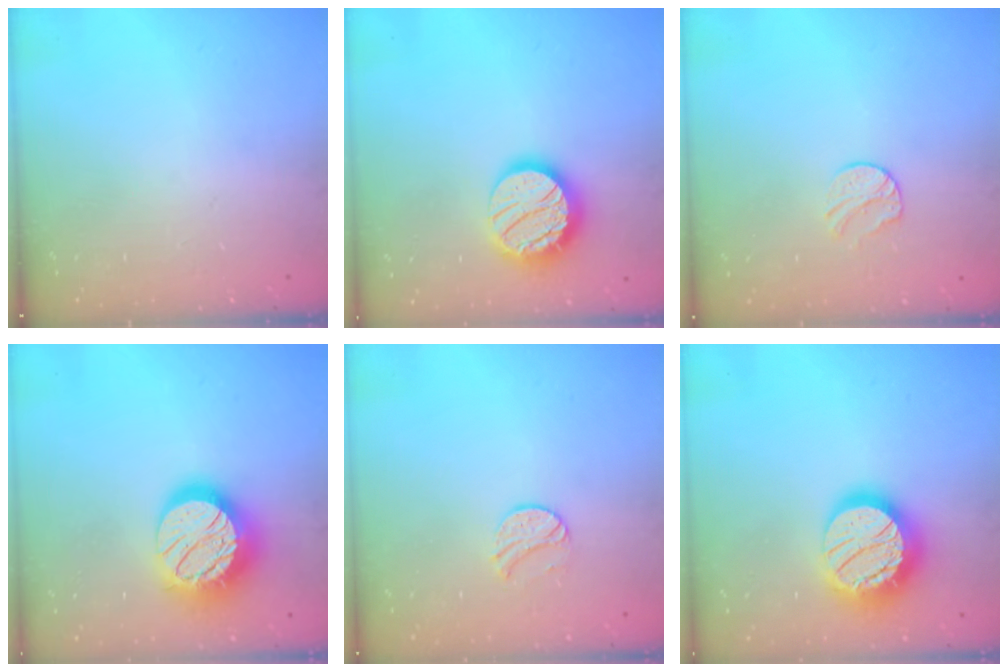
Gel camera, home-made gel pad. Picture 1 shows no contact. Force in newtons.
{"total": 16.6, "press": 16.5, "slide": 1.1}
{"total": 6.5, "press": 6.5, "slide": 0.6}
{"total": 18.6, "press": 18.6, "slide": 1.2}
{"total": 8.3, "press": 8.3, "slide": 0.3}
{"total": 19.6, "press": 19.5, "slide": 1.3}